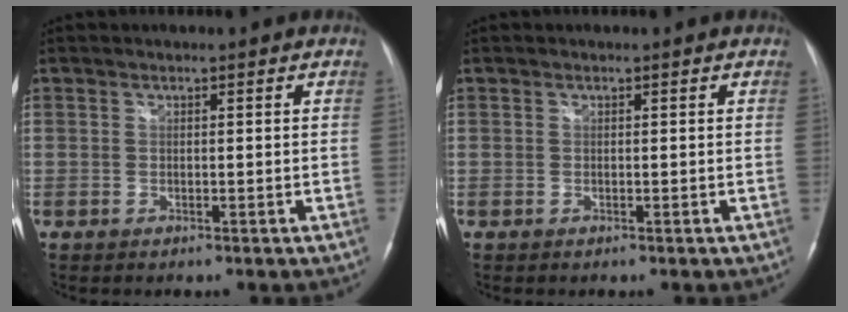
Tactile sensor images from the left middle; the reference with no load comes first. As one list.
[{"total": 0.0}]